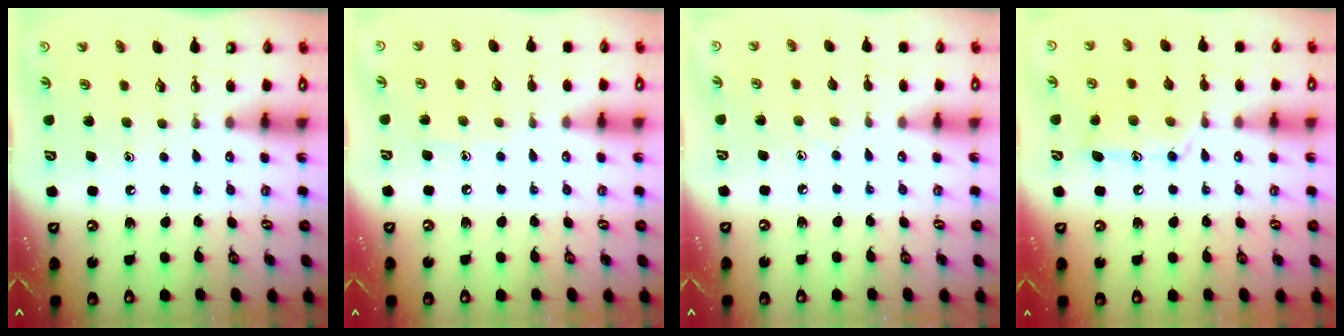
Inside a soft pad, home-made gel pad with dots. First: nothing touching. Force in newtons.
{"total": 4.4, "press": 4.4, "slide": 0.5}
{"total": 3.6, "press": 3.5, "slide": 0.4}
{"total": 13.1, "press": 13.1, "slide": 1.0}